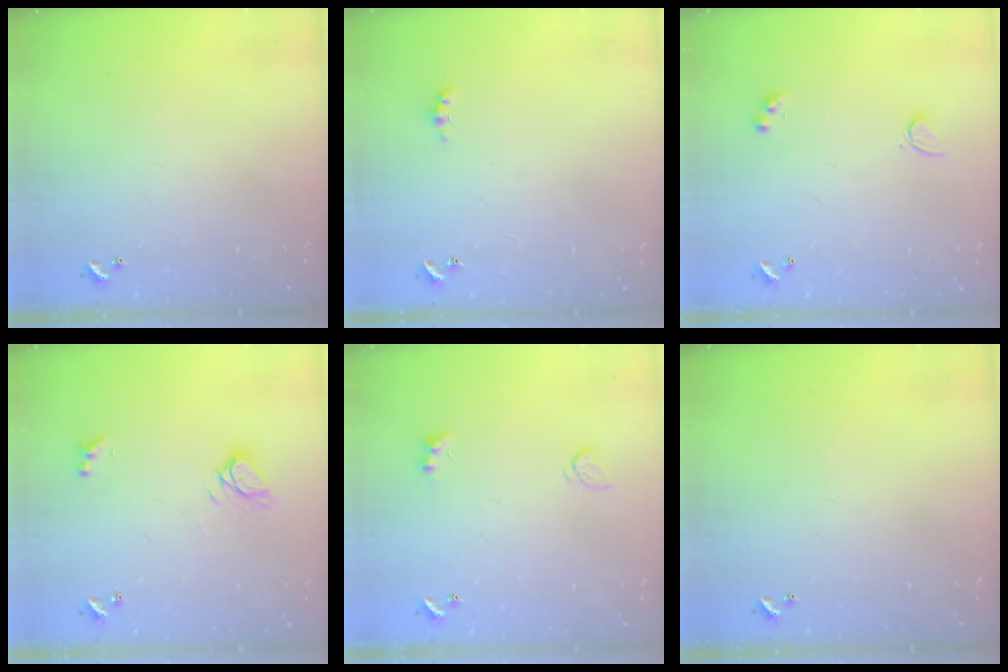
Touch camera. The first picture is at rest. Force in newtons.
{"total": 1.4, "press": 1.3, "slide": 0.4}
{"total": 2.9, "press": 2.6, "slide": 1.3}
{"total": 6.1, "press": 6.0, "slide": 0.8}
{"total": 3.6, "press": 3.5, "slide": 0.9}
{"total": 0.0}